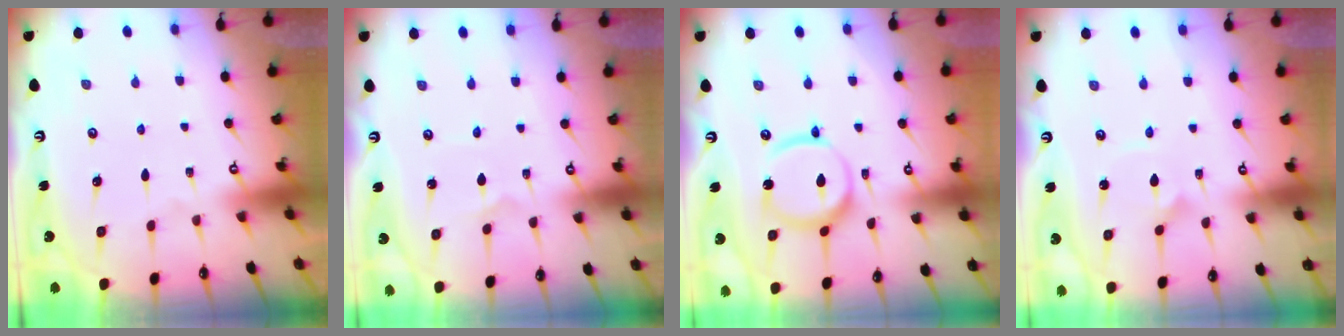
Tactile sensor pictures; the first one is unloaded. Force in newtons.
{"total": 1.2, "press": 1.2, "slide": 0.0}
{"total": 15.8, "press": 15.7, "slide": 1.8}
{"total": 2.7, "press": 2.7, "slide": 0.1}